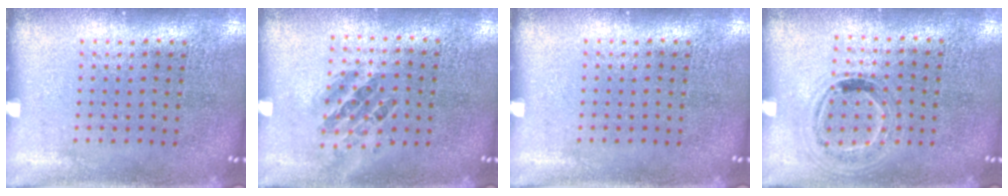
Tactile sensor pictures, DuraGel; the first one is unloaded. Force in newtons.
{"total": 1.0, "press": 0.8, "slide": 0.5}
{"total": 0.0}
{"total": 0.9, "press": 0.9, "slide": 0.3}